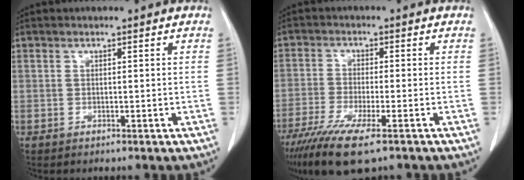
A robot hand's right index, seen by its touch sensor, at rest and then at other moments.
{"total": 10.3, "force": [-7.0, 1.4, 7.4], "torque": [-0.133, -0.026, -0.114]}